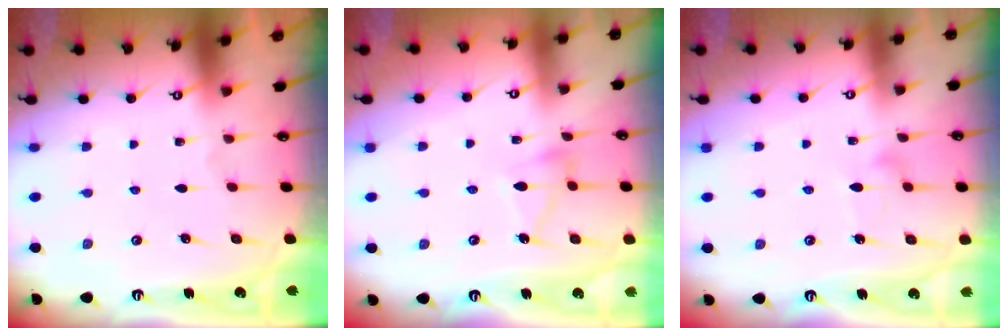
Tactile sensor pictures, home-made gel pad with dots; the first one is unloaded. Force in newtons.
{"total": 5.9, "press": 5.9, "slide": 0.5}
{"total": 7.6, "press": 7.5, "slide": 0.5}